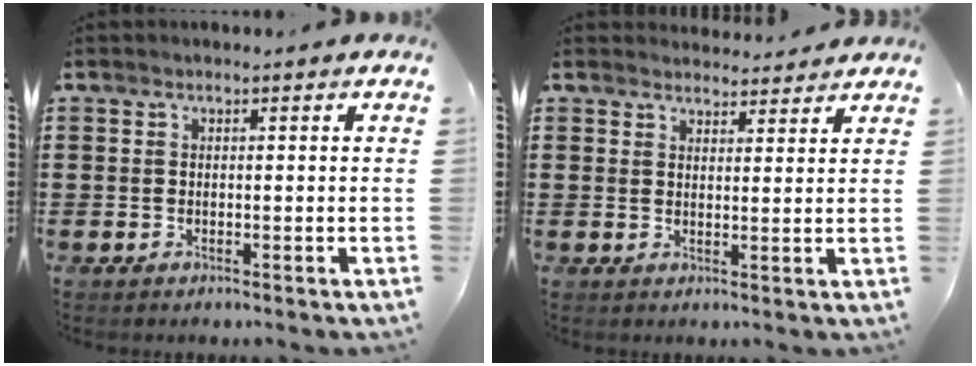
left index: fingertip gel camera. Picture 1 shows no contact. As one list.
[{"total": 2.6, "force": [2.6, 0.5, 0.0], "torque": [0.000, -0.010, 0.047]}]